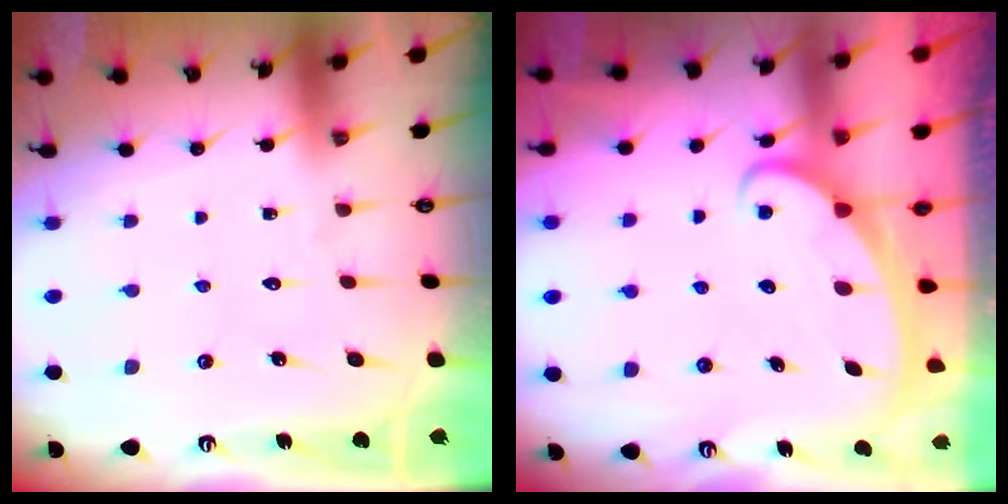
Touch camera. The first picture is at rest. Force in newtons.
{"total": 2.4, "press": 2.4, "slide": 0.3}